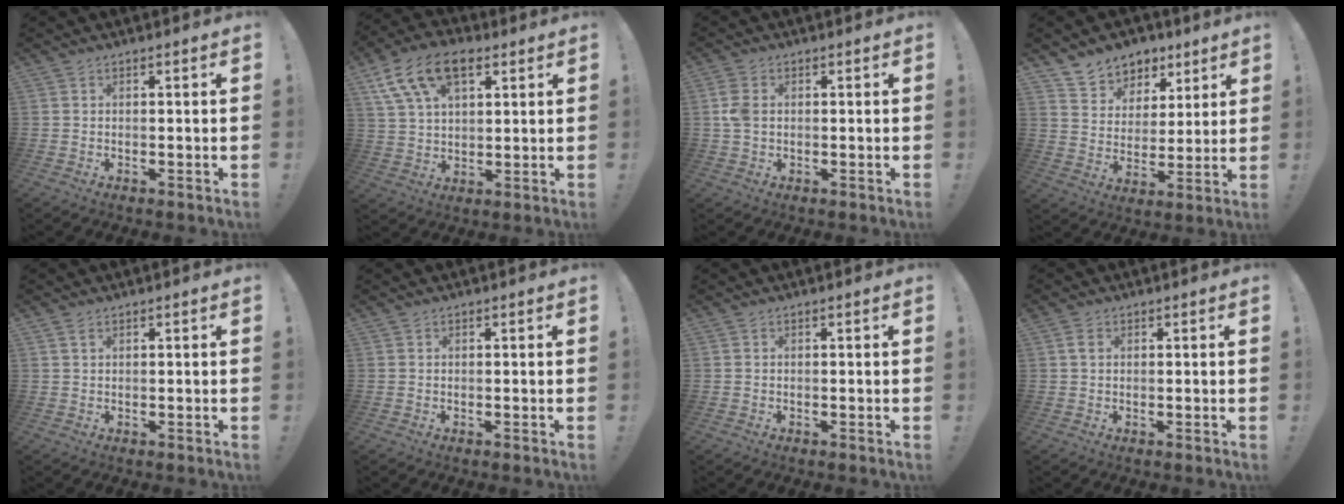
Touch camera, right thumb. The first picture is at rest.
{"total": 14.3, "force": [7.1, 8.2, 9.3], "torque": [-0.173, -0.021, 0.134]}
{"total": 4.5, "force": [0.5, 3.1, 3.3], "torque": [-0.070, 0.002, 0.010]}
{"total": 8.6, "force": [5.9, 6.2, 0.9], "torque": [-0.014, -0.050, 0.116]}
{"total": 1.5, "force": [0.9, 0.8, 1.0], "torque": [-0.018, 0.000, 0.016]}
{"total": 0.0}
{"total": 0.0}
{"total": 2.1, "force": [0.9, 1.4, 1.2], "torque": [-0.013, -0.003, 0.015]}